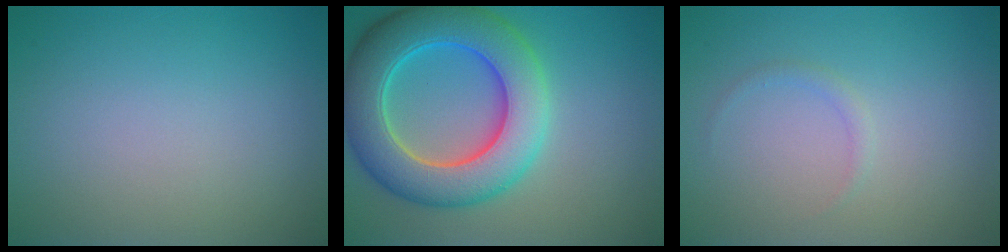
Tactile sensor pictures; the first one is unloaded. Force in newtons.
{"total": 9.8, "press": 9.8, "slide": 0.3}
{"total": 0.8, "press": 0.8, "slide": 0.2}